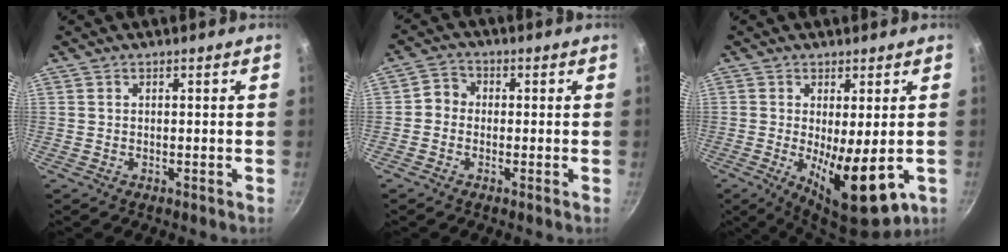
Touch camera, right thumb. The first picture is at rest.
{"total": 3.1, "force": [-0.7, 2.8, 1.2], "torque": [-0.008, 0.012, -0.028]}
{"total": 11.7, "force": [-1.9, 3.7, 10.9], "torque": [-0.161, -0.015, -0.015]}